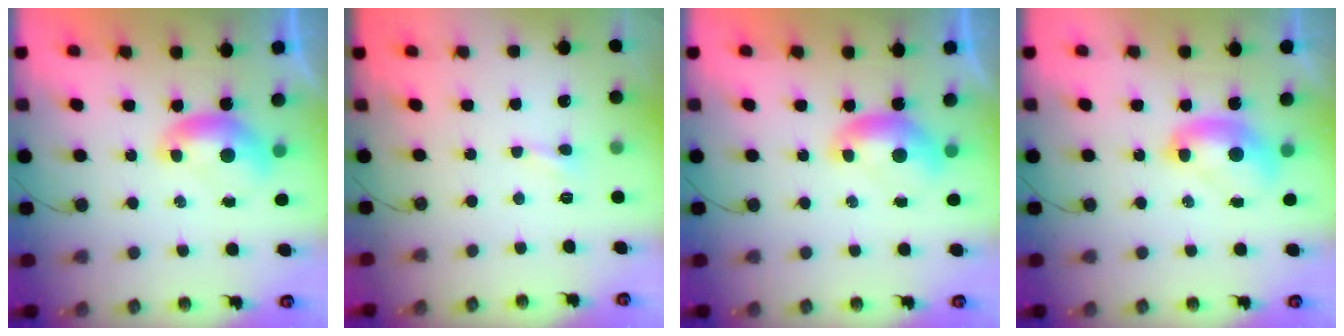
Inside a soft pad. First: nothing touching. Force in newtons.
{"total": 0.9, "press": 0.8, "slide": 0.4}
{"total": 0.0}
{"total": 2.0, "press": 2.0, "slide": 0.2}